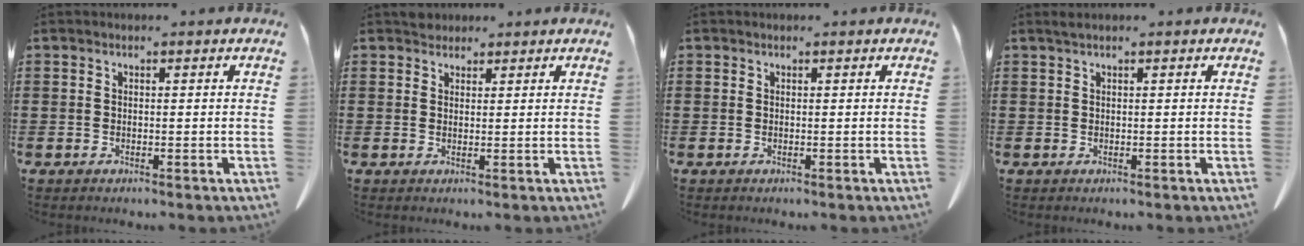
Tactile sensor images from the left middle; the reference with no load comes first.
{"total": 2.0, "force": [1.7, 0.9, 0.2], "torque": [0.000, 0.000, 0.034]}
{"total": 0.0}
{"total": 0.6, "force": [0.4, 0.0, 0.5], "torque": [-0.010, 0.001, 0.007]}